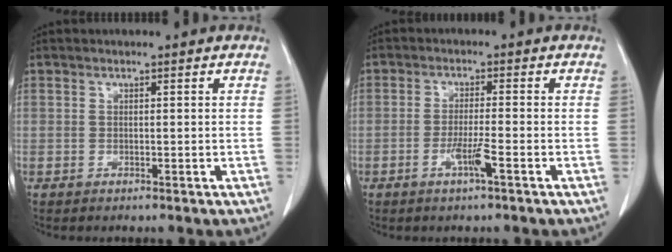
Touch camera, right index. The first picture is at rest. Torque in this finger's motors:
{"motor_torque": [0.67, -0.38, 0.27, 0.07]}